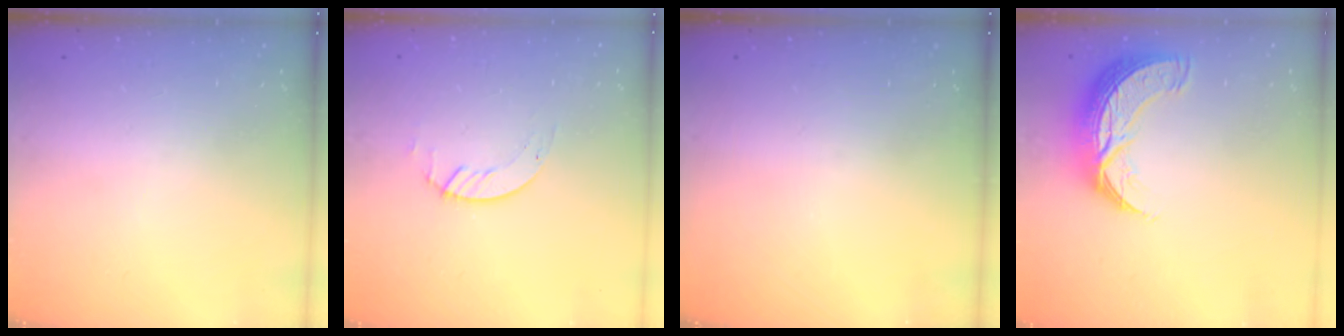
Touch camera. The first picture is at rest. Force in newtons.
{"total": 1.3, "press": 1.2, "slide": 0.1}
{"total": 0.0}
{"total": 10.8, "press": 10.7, "slide": 1.0}